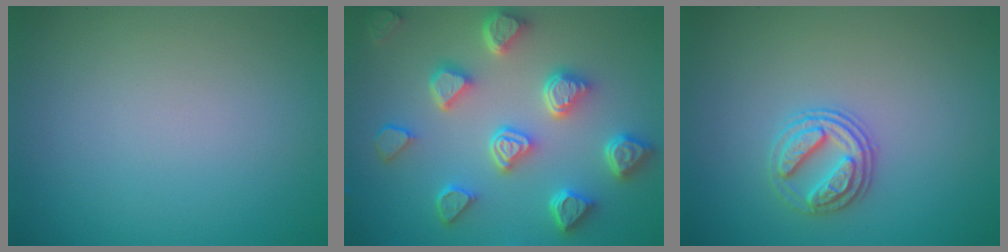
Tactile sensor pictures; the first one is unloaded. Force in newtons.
{"total": 7.0, "press": 5.7, "slide": 4.1}
{"total": 2.7, "press": 2.6, "slide": 0.9}